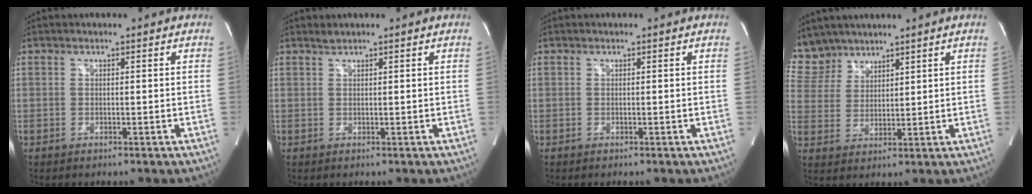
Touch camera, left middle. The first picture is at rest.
{"total": 0.7, "force": [0.7, -0.2, 0.0], "torque": [-0.008, 0.002, 0.016]}
{"total": 0.0}
{"total": 6.3, "force": [5.8, 2.5, -0.1], "torque": [-0.006, 0.008, 0.132]}